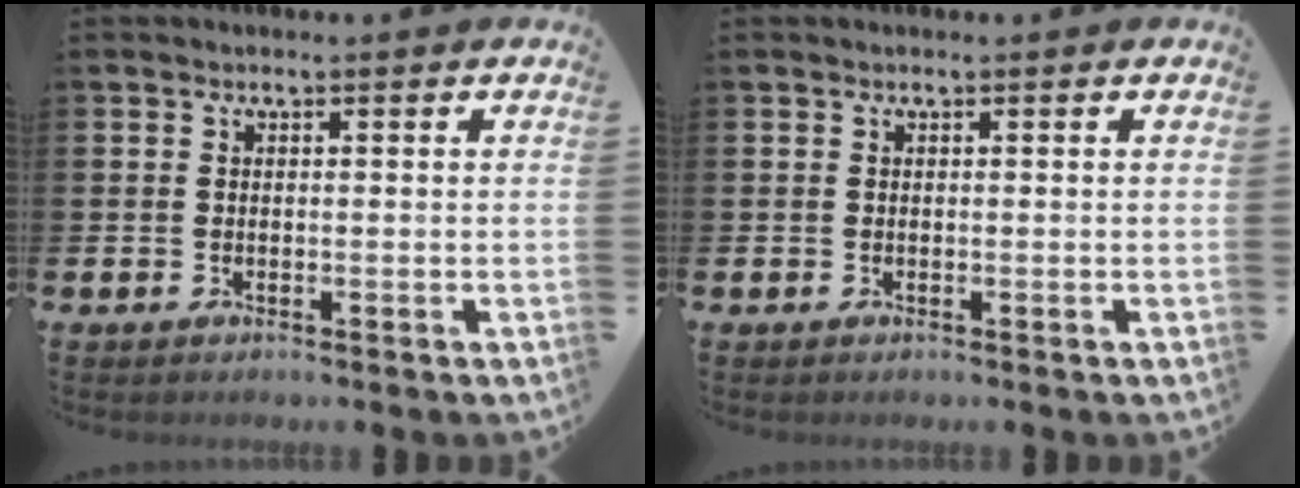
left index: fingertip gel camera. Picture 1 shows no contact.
{"total": 0.0}